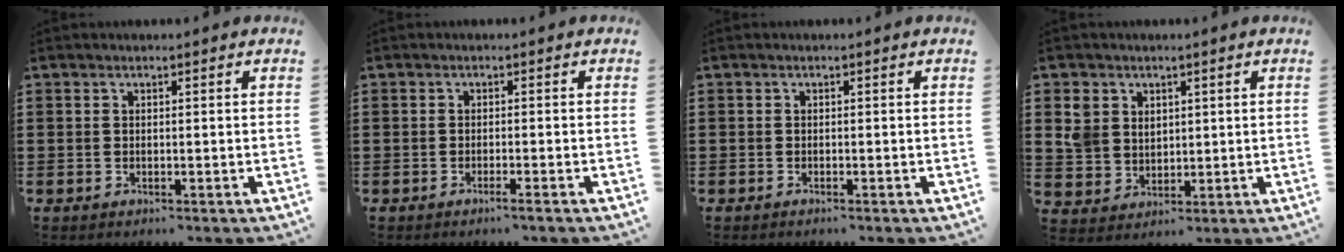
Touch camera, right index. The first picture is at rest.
{"total": 1.2, "force": [-0.9, -0.2, 0.8], "torque": [-0.014, -0.004, -0.017]}
{"total": 0.5, "force": [-0.5, 0.0, 0.1], "torque": [-0.003, -0.002, -0.010]}
{"total": 5.1, "force": [2.3, 4.4, 1.2], "torque": [-0.046, 0.016, 0.043]}